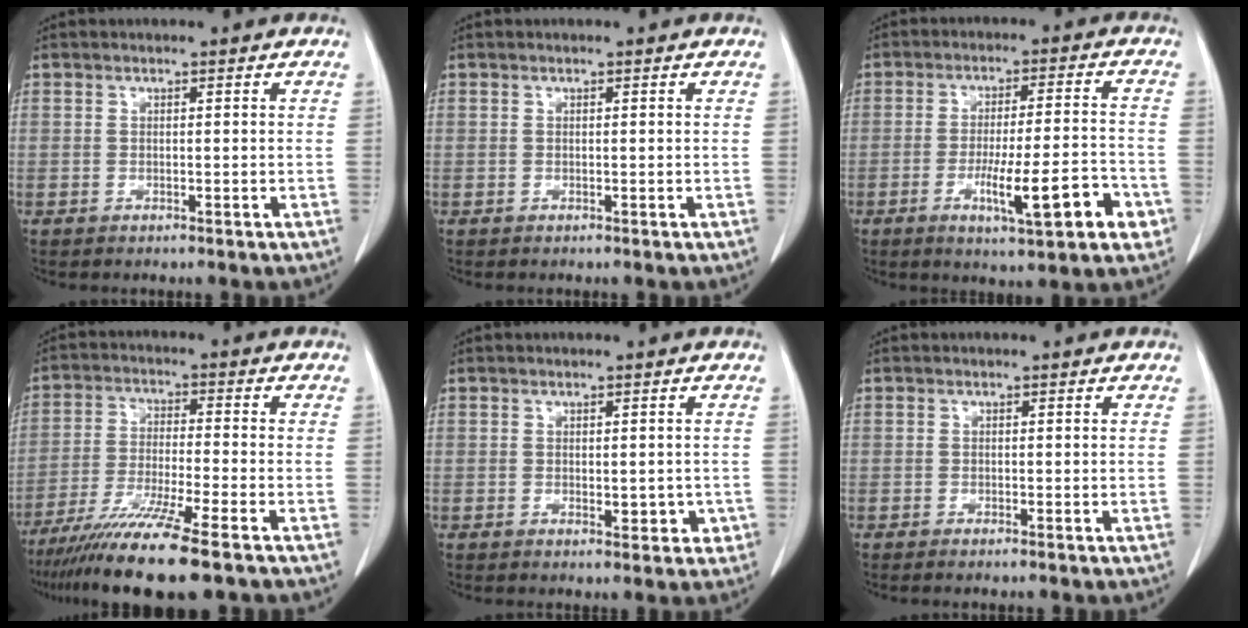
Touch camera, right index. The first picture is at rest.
{"total": 0.0}
{"total": 11.7, "force": [-4.7, 1.6, 10.6], "torque": [-0.163, 0.001, -0.067]}
{"total": 12.2, "force": [-9.0, -0.9, 8.2], "torque": [-0.149, -0.037, -0.152]}
{"total": 3.3, "force": [-0.7, 1.9, 2.6], "torque": [-0.025, 0.001, -0.002]}
{"total": 0.6, "force": [-0.5, -0.1, 0.4], "torque": [-0.011, -0.001, -0.009]}